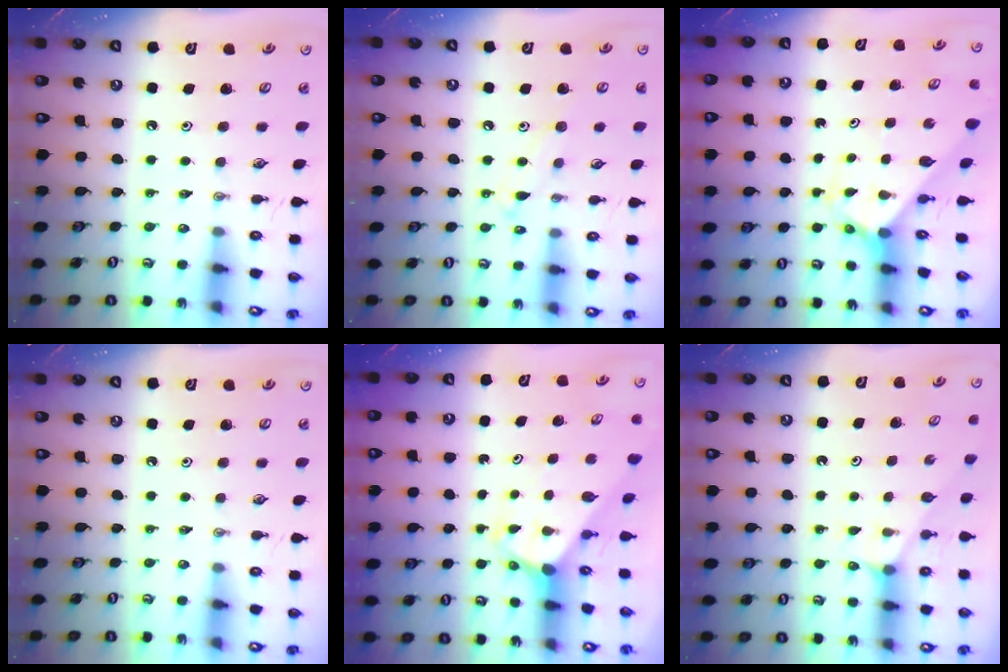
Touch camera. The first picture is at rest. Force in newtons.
{"total": 8.0, "press": 8.0, "slide": 0.6}
{"total": 2.6, "press": 2.6, "slide": 0.2}
{"total": 0.0}
{"total": 3.1, "press": 3.1, "slide": 0.3}
{"total": 2.6, "press": 2.6, "slide": 0.3}